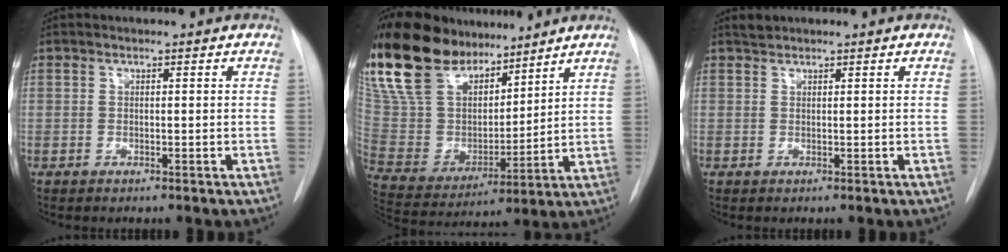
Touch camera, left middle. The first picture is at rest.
{"total": 22.0, "force": [16.9, 8.9, 10.8], "torque": [-0.236, 0.020, 0.314]}
{"total": 1.0, "force": [0.6, -0.2, -0.7], "torque": [0.013, -0.002, 0.013]}